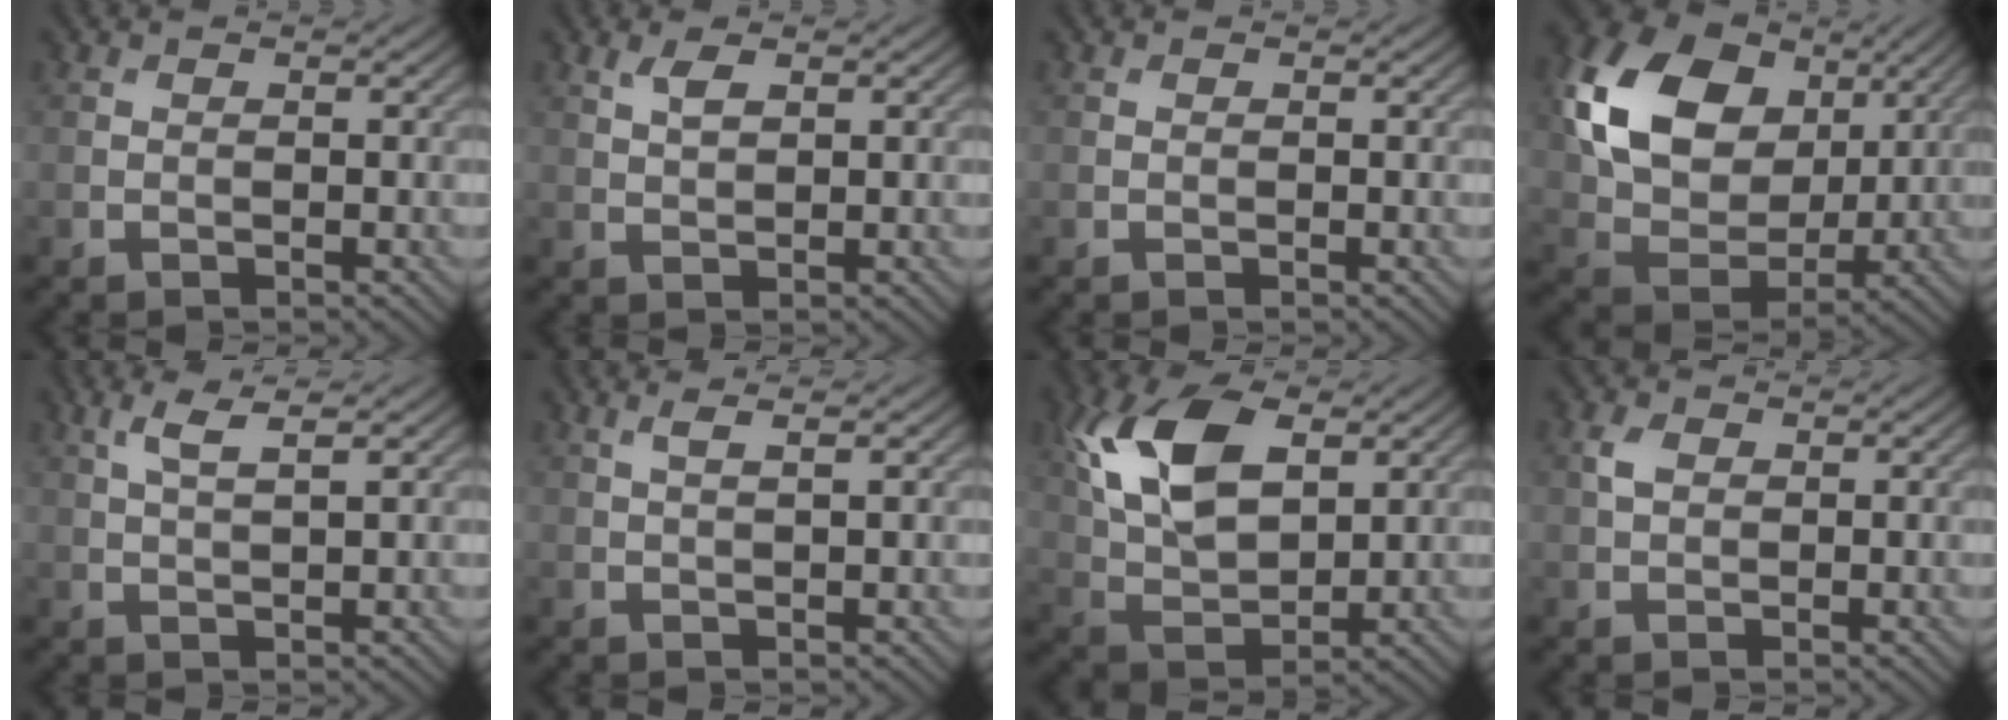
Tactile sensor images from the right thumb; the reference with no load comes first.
{"total": 2.2, "force": [1.1, 0.9, 1.7], "torque": [-0.039, 0.002, 0.023]}
{"total": 0.0}
{"total": 14.9, "force": [4.8, 10.7, 9.2], "torque": [-0.203, 0.008, 0.089]}
{"total": 3.3, "force": [1.8, 0.4, 2.7], "torque": [-0.062, 0.007, 0.040]}
{"total": 2.2, "force": [1.1, 0.4, 1.8], "torque": [-0.027, 0.005, 0.015]}
{"total": 12.3, "force": [4.6, 6.6, 9.3], "torque": [-0.212, 0.015, 0.088]}
{"total": 1.8, "force": [0.6, 1.2, 1.2], "torque": [-0.029, 0.004, 0.009]}